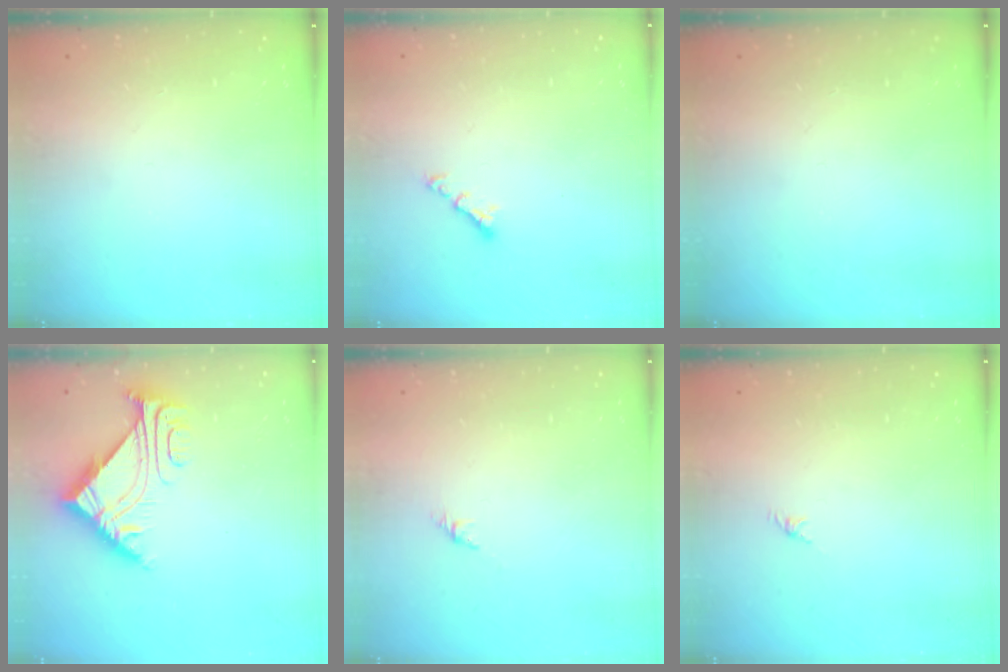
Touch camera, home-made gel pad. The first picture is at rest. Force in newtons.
{"total": 3.5, "press": 3.5, "slide": 0.6}
{"total": 0.0}
{"total": 7.0, "press": 7.0, "slide": 0.7}
{"total": 3.0, "press": 2.9, "slide": 0.7}
{"total": 0.0}